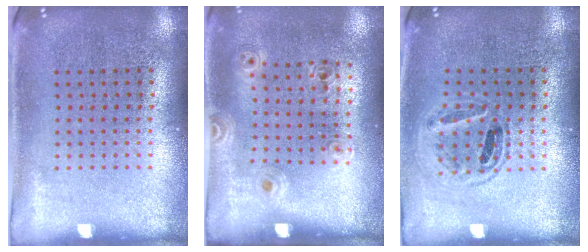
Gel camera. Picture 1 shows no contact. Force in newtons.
{"total": 1.1, "press": 0.9, "slide": 0.7}
{"total": 0.9, "press": 0.9, "slide": 0.2}